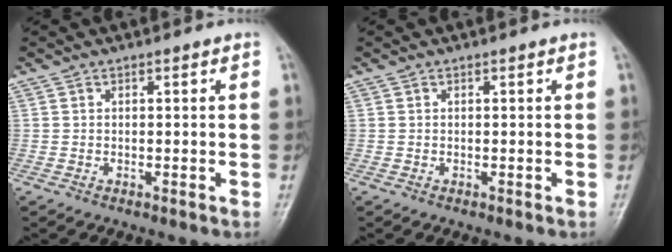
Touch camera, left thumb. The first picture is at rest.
{"total": 0.0}